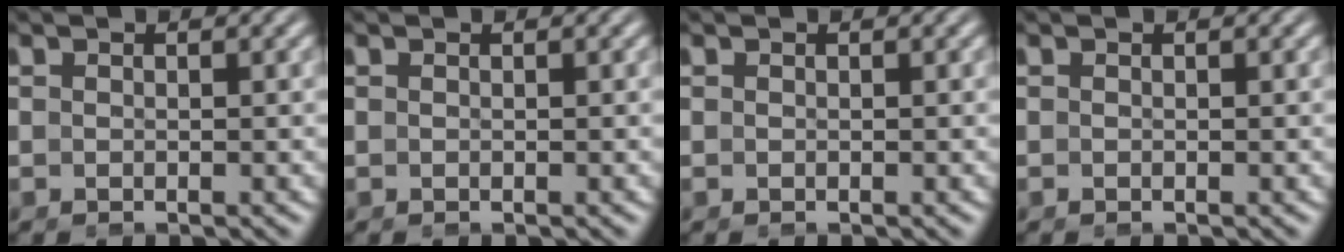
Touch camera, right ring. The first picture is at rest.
{"total": 0.0}
{"total": 0.0}
{"total": 0.0}